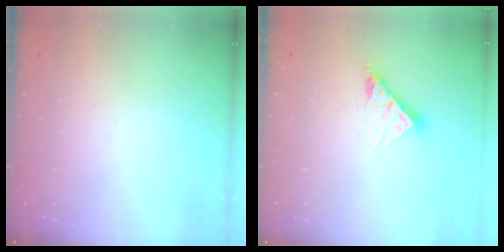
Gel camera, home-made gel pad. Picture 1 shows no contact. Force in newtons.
{"total": 9.6, "press": 9.5, "slide": 0.9}